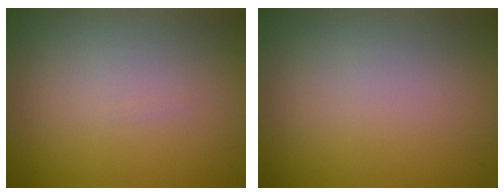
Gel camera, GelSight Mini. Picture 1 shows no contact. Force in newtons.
{"total": 0.0}